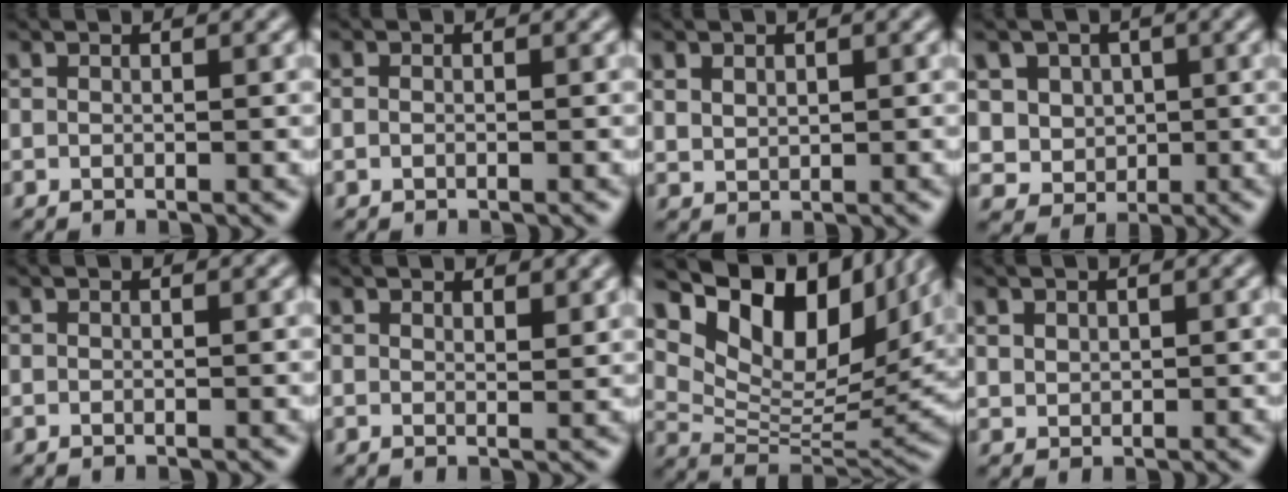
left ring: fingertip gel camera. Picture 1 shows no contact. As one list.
[{"total": 0.5, "force": [0.0, 0.4, 0.3], "torque": [-0.008, -0.001, 0.000]}, {"total": 1.4, "force": [0.9, 0.9, 0.6], "torque": [-0.014, -0.002, 0.021]}, {"total": 3.7, "force": [1.0, 3.4, 1.1], "torque": [-0.019, -0.007, 0.025]}, {"total": 0.0}, {"total": 1.9, "force": [1.6, 0.5, 0.8], "torque": [-0.010, -0.002, 0.029]}, {"total": 14.1, "force": [8.1, 7.0, 9.2], "torque": [-0.168, 0.016, 0.153]}, {"total": 1.2, "force": [0.8, 0.8, 0.3], "torque": [-0.007, -0.002, 0.020]}]